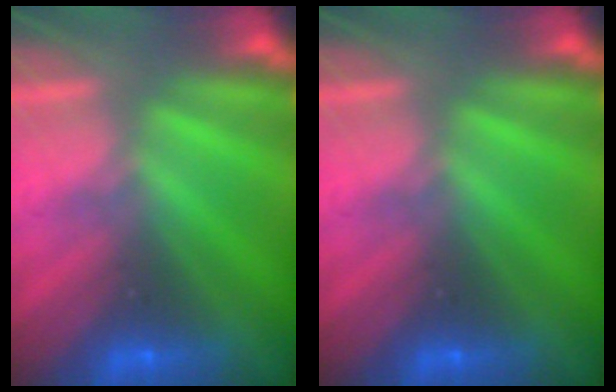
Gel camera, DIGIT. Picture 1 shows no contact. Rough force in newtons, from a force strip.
{"total": 0.0}